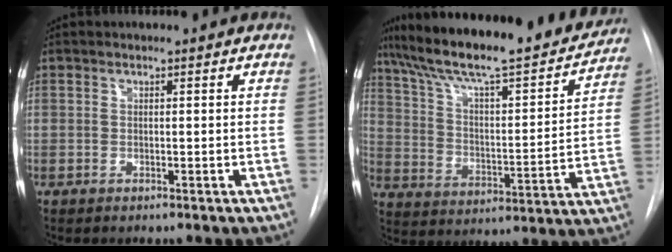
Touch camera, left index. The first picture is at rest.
{"total": 25.9, "force": [22.2, 4.0, 12.7], "torque": [-0.212, -0.017, 0.320]}